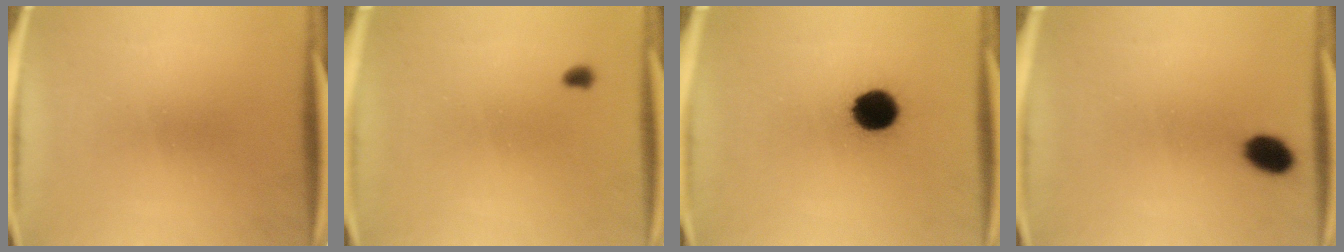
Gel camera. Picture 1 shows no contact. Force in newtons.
{"total": 1.0}
{"total": 10.1}
{"total": 5.2}